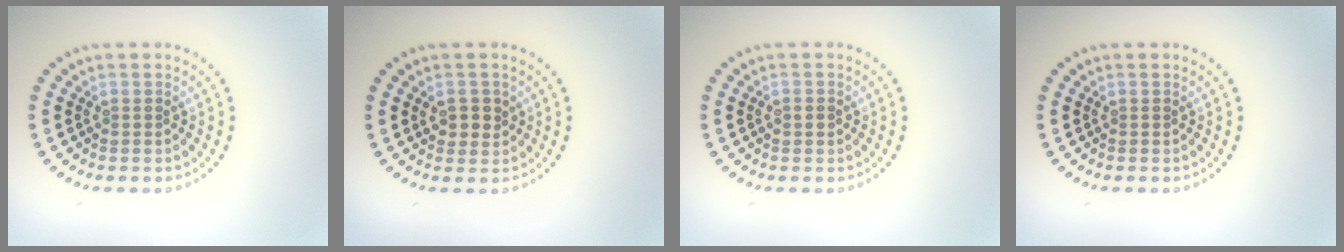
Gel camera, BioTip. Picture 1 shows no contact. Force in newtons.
{"total": 2.1, "press": 2.1, "slide": 0.6}
{"total": 1.1, "press": 1.1, "slide": 0.1}
{"total": 0.0}